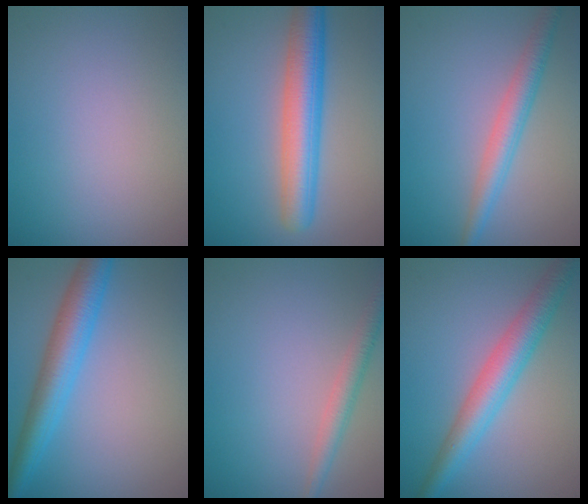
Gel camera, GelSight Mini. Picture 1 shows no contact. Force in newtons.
{"total": 6.1, "press": 6.1, "slide": 0.2}
{"total": 3.3, "press": 3.3, "slide": 0.0}
{"total": 5.2, "press": 5.2, "slide": 0.1}
{"total": 2.3, "press": 2.3, "slide": 0.1}
{"total": 5.0, "press": 5.0, "slide": 0.1}